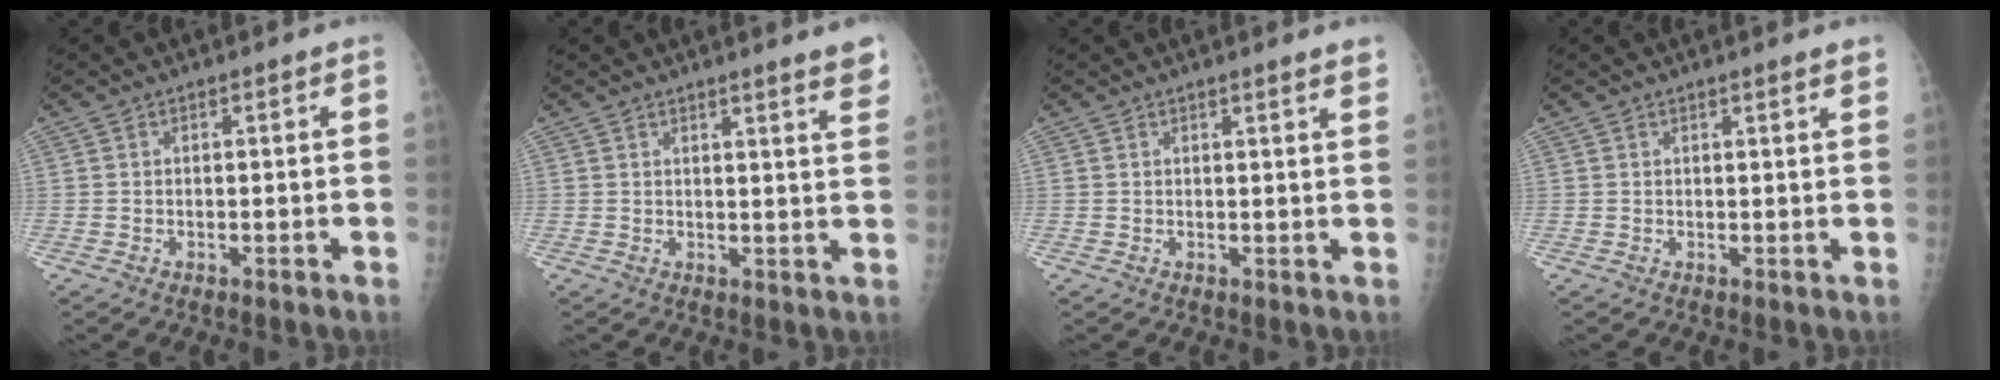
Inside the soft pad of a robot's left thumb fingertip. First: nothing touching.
{"total": 5.9, "force": [4.8, 0.2, 3.4], "torque": [-0.033, -0.023, 0.047]}
{"total": 3.1, "force": [2.7, 0.1, 1.6], "torque": [-0.017, -0.009, 0.026]}
{"total": 2.5, "force": [2.2, 0.1, 1.3], "torque": [-0.011, -0.006, 0.021]}